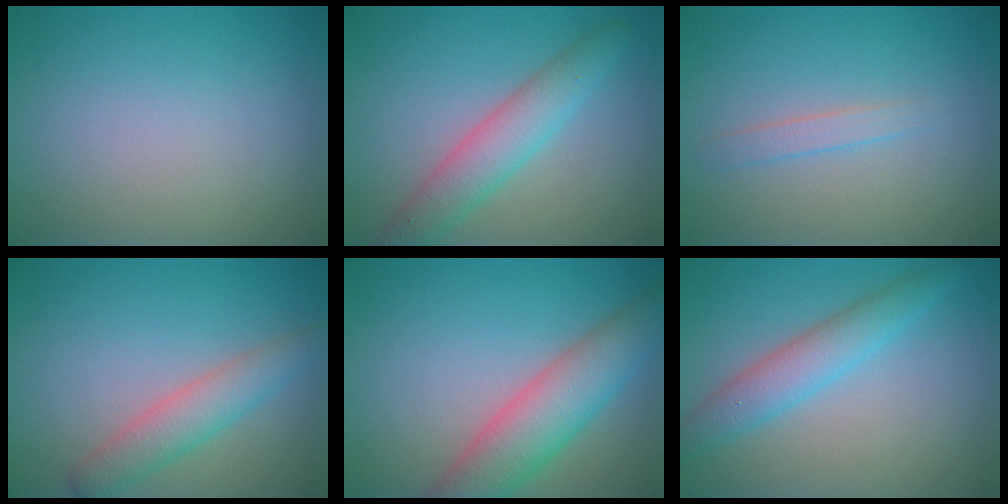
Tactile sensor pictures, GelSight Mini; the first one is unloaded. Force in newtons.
{"total": 4.2, "press": 4.2, "slide": 0.2}
{"total": 1.2, "press": 1.2, "slide": 0.0}
{"total": 3.4, "press": 3.4, "slide": 0.3}
{"total": 6.4, "press": 6.4, "slide": 0.2}
{"total": 3.6, "press": 3.6, "slide": 0.1}